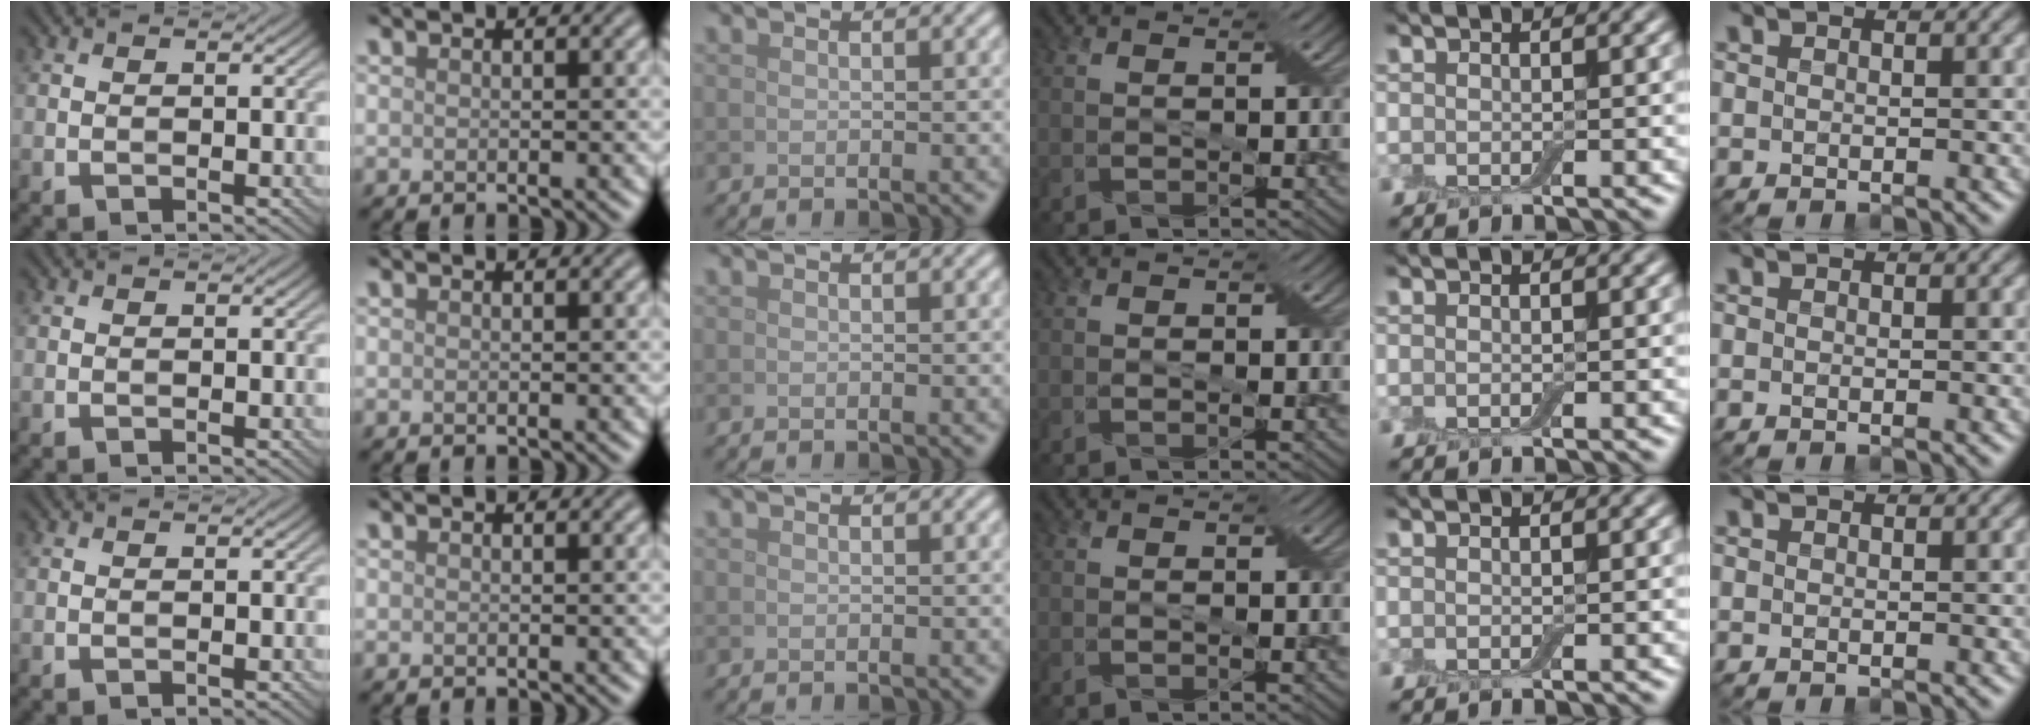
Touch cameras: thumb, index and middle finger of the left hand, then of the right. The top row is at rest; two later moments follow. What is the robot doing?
{"motion": "pour", "object": "bowl"}